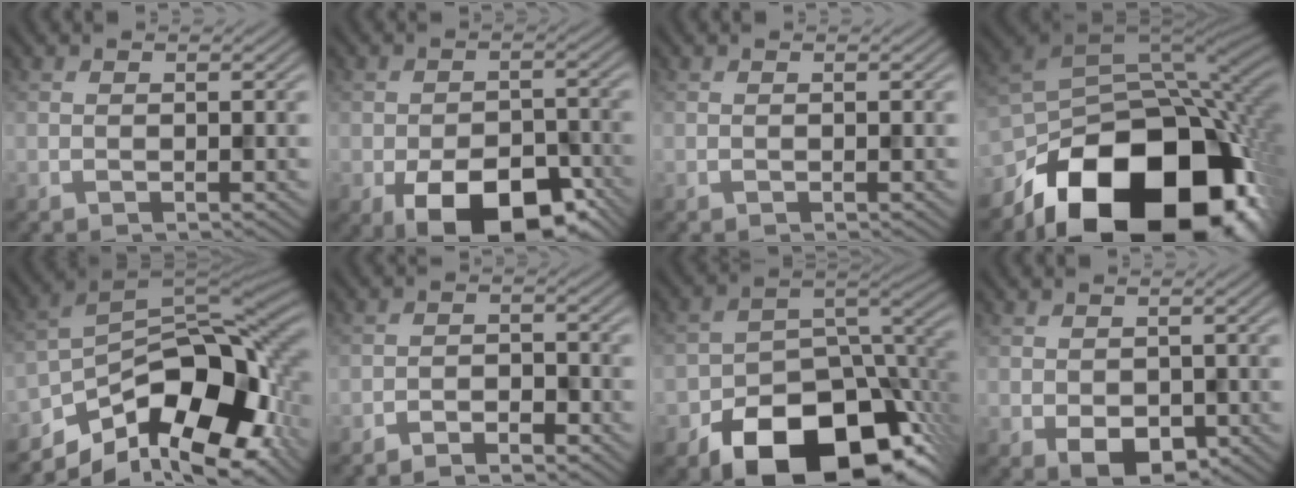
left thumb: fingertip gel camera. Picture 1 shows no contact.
{"total": 11.0, "force": [-5.9, 5.9, 7.2], "torque": [-0.127, -0.024, -0.083]}
{"total": 0.0}
{"total": 21.3, "force": [-11.4, 12.2, 13.2], "torque": [-0.231, -0.059, -0.158]}
{"total": 15.9, "force": [-9.1, 7.7, 10.6], "torque": [-0.172, -0.018, -0.158]}
{"total": 2.8, "force": [-2.4, 1.0, 1.1], "torque": [-0.016, 0.006, -0.046]}
{"total": 17.3, "force": [-10.3, 9.8, 9.8], "torque": [-0.147, -0.053, -0.160]}
{"total": 3.6, "force": [-1.2, 2.5, 2.3], "torque": [-0.050, -0.012, -0.017]}